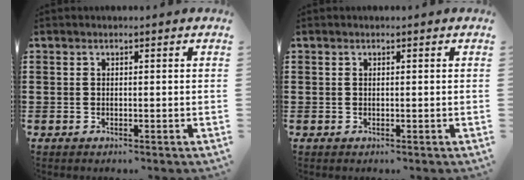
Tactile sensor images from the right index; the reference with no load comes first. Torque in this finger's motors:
{"motor_torque": [1.95, 0.18, 0.03, 0.01]}